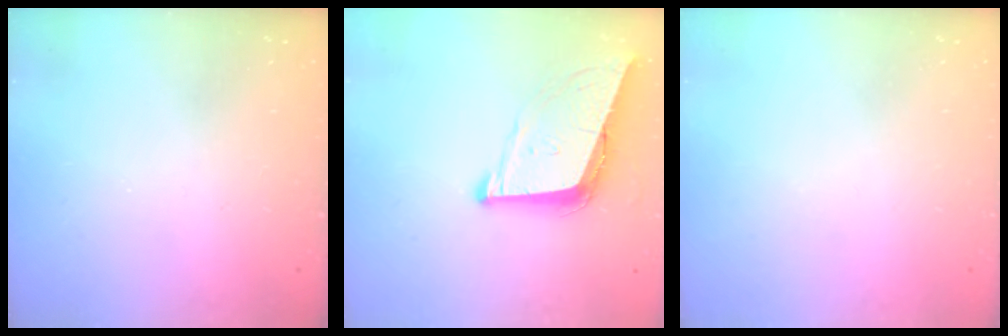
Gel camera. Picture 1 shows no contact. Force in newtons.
{"total": 9.3, "press": 9.0, "slide": 2.3}
{"total": 0.0}